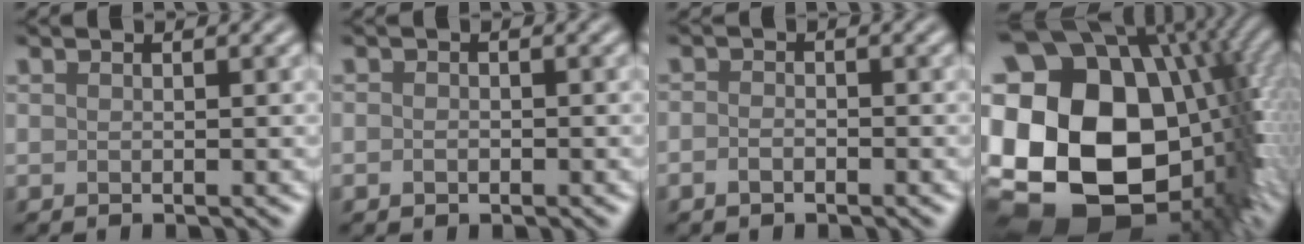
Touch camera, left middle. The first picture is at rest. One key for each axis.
{"total": 0.8, "fx": -0.3, "fy": 0.6, "fz": 0.4, "tx": -0.006, "ty": -0.001, "tz": -0.007}
{"total": 1.2, "fx": -0.7, "fy": 0.7, "fz": 0.7, "tx": -0.013, "ty": 0.000, "tz": -0.017}
{"total": 23.4, "fx": -1.1, "fy": 17.2, "fz": 15.8, "tx": -0.306, "ty": -0.004, "tz": -0.027}